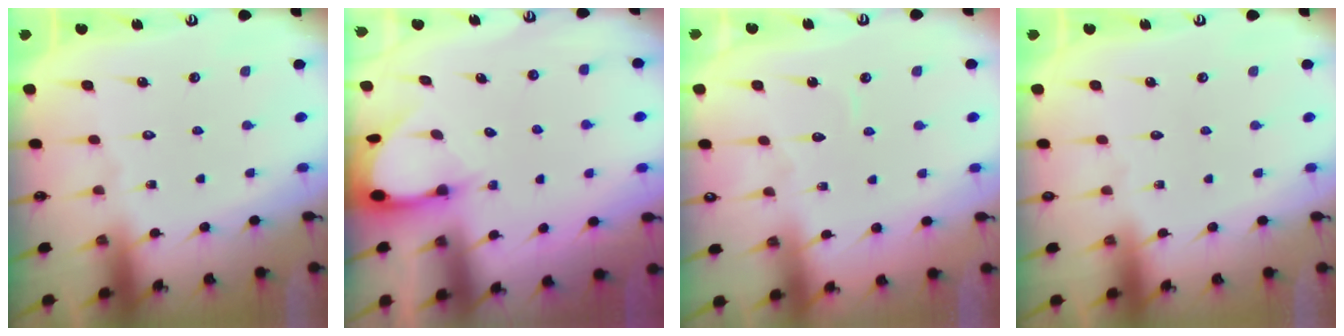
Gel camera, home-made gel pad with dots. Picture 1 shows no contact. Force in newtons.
{"total": 2.8, "press": 2.8, "slide": 0.2}
{"total": 3.1, "press": 3.1, "slide": 0.3}
{"total": 0.0}